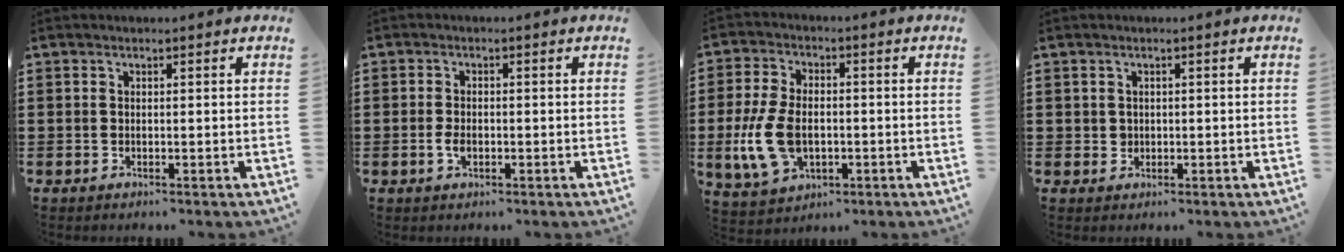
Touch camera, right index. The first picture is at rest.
{"total": 2.0, "force": [-0.6, 1.1, 1.5], "torque": [-0.036, -0.001, -0.013]}
{"total": 9.0, "force": [-1.6, 5.6, 6.8], "torque": [-0.167, 0.001, -0.034]}
{"total": 1.0, "force": [0.4, 1.0, 0.2], "torque": [-0.008, 0.003, 0.008]}